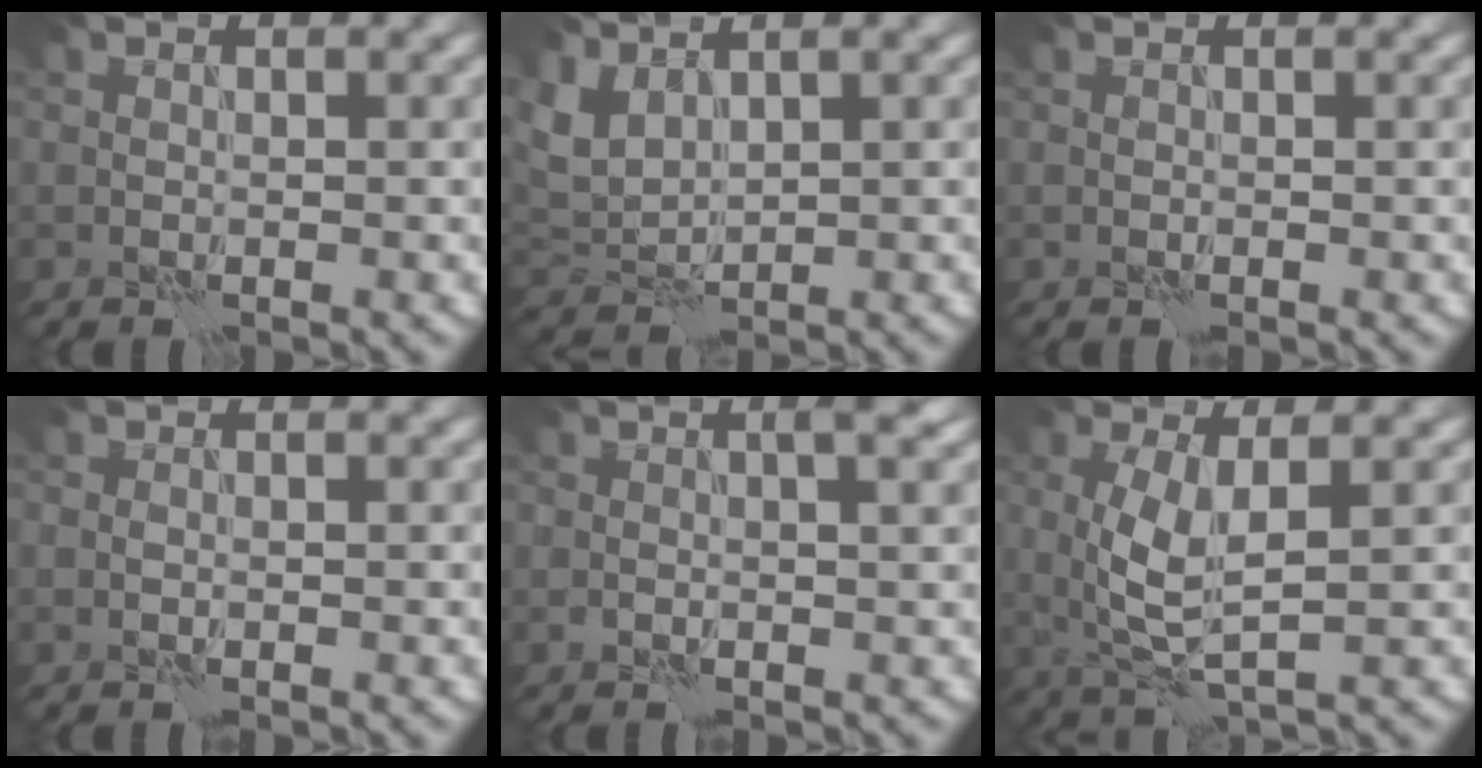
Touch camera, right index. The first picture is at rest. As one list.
[{"total": 3.2, "force": [2.4, 1.5, 1.5], "torque": [-0.043, 0.003, 0.051]}, {"total": 0.0}, {"total": 0.0}, {"total": 2.1, "force": [0.4, 0.5, 2.1], "torque": [-0.030, 0.003, 0.003]}, {"total": 4.4, "force": [0.6, 1.4, 4.1], "torque": [-0.089, -0.003, 0.014]}]